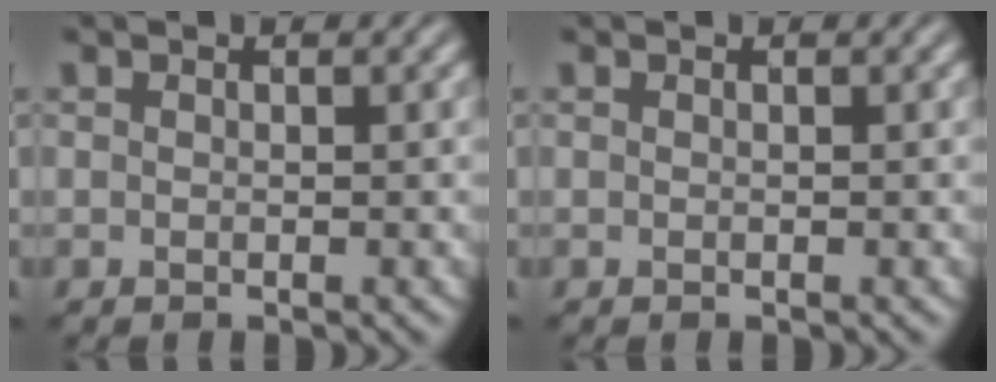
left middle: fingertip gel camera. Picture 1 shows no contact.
{"total": 0.0}